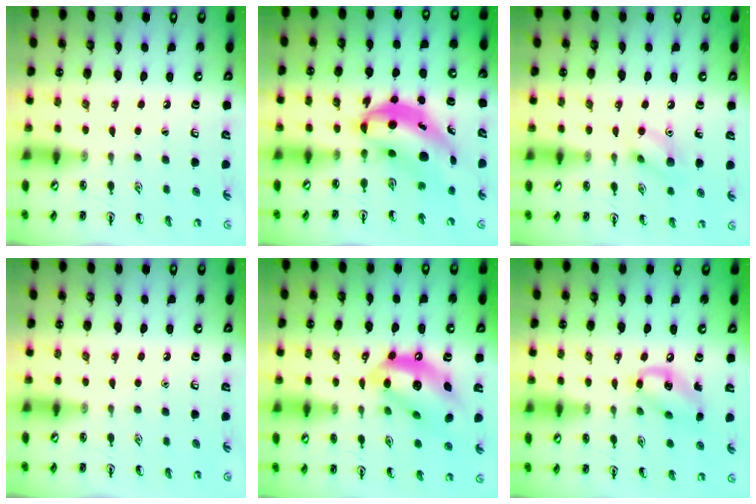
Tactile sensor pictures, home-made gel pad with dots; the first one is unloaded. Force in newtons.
{"total": 6.9, "press": 6.6, "slide": 1.8}
{"total": 8.3, "press": 8.3, "slide": 0.5}
{"total": 0.0}
{"total": 14.2, "press": 13.5, "slide": 4.3}
{"total": 10.1, "press": 9.9, "slide": 1.9}